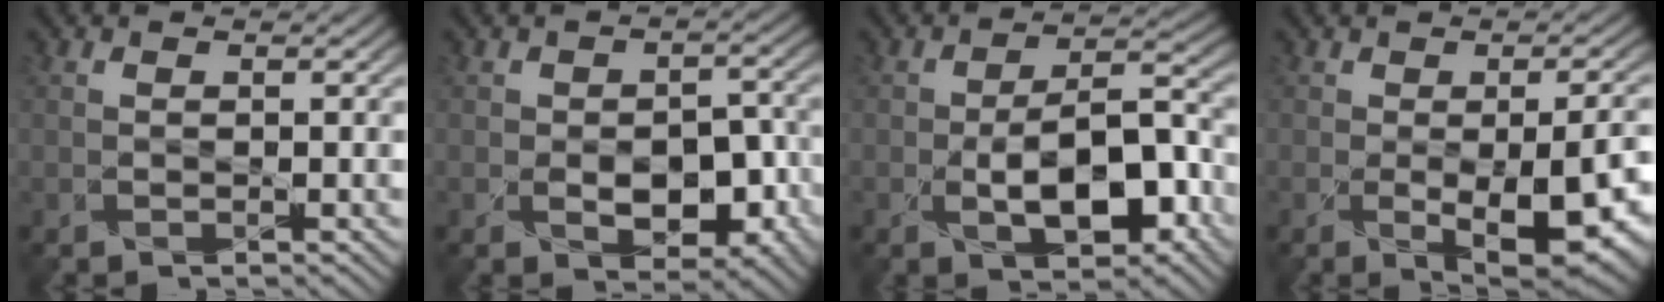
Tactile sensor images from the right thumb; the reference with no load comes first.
{"total": 7.0, "force": [-2.6, 4.7, 4.5], "torque": [-0.054, -0.010, -0.040]}
{"total": 9.0, "force": [-3.4, 4.3, 7.2], "torque": [-0.111, -0.003, -0.058]}
{"total": 9.6, "force": [-2.9, 4.7, 7.9], "torque": [-0.107, -0.032, -0.026]}